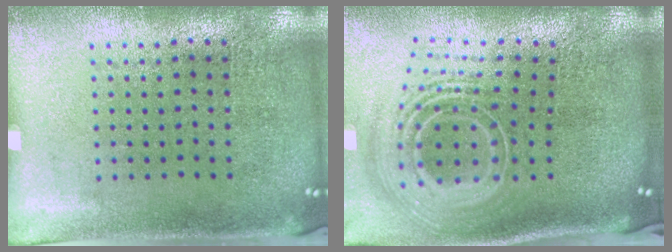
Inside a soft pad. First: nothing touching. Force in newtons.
{"total": 2.9, "press": 1.9, "slide": 2.2}